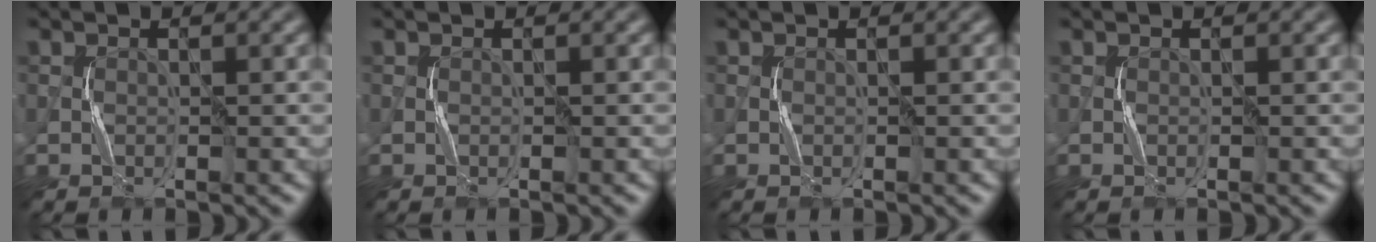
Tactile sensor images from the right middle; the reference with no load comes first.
{"total": 0.0}
{"total": 0.0}
{"total": 0.0}